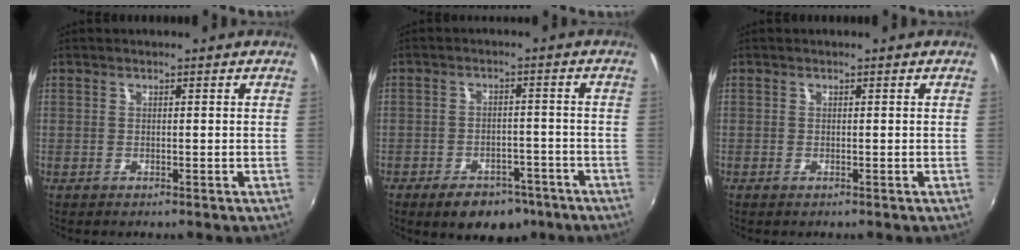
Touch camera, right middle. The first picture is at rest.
{"total": 9.2, "force": [-6.3, 5.3, 4.1], "torque": [-0.089, 0.006, -0.077]}
{"total": 0.0}